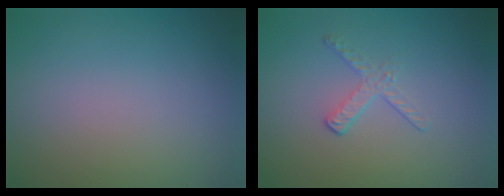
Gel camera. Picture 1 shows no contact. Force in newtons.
{"total": 1.7, "press": 0.7, "slide": 1.5}